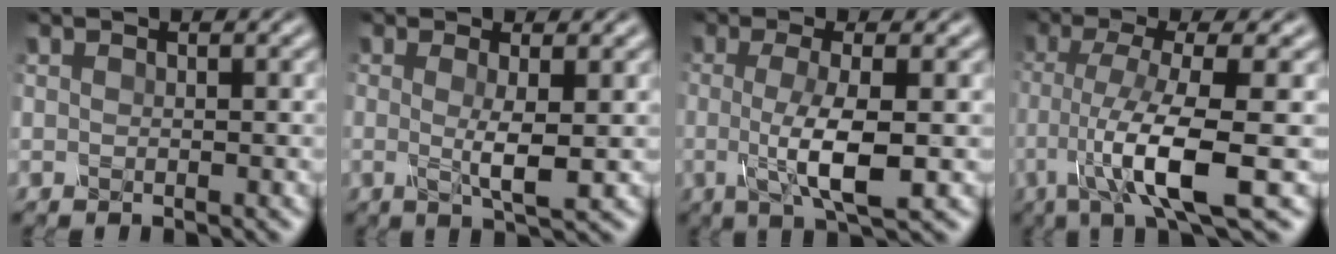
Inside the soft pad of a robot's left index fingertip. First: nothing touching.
{"total": 2.9, "force": [-0.1, 0.4, 2.9], "torque": [-0.051, -0.011, -0.001]}
{"total": 5.5, "force": [-0.6, 1.3, 5.3], "torque": [-0.092, -0.011, -0.013]}
{"total": 7.3, "force": [-2.2, 1.1, 6.9], "torque": [-0.119, -0.008, -0.042]}